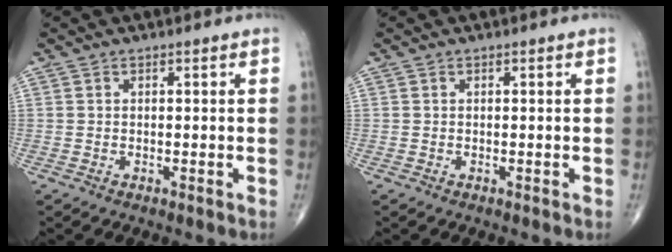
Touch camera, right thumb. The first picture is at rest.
{"total": 0.0}